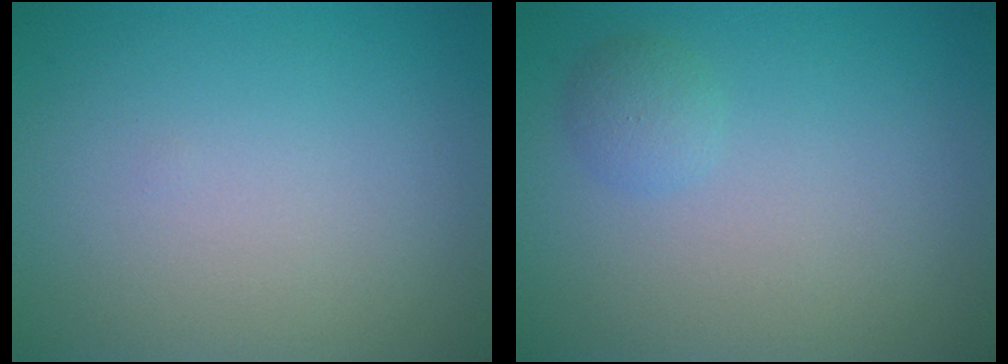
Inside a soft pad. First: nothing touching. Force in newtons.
{"total": 1.3, "press": 1.3, "slide": 0.1}